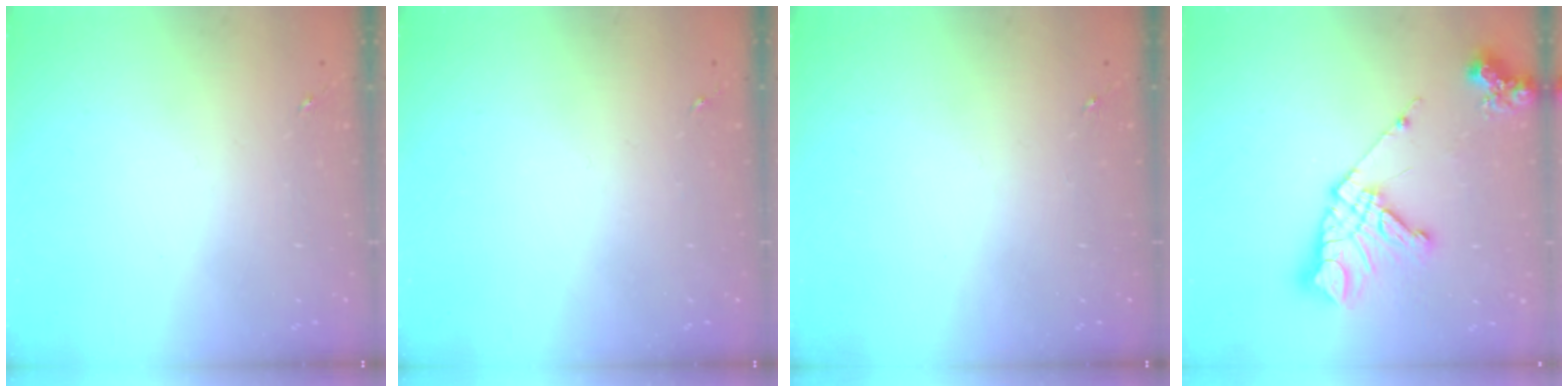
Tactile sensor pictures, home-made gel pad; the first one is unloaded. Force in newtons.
{"total": 0.0}
{"total": 0.0}
{"total": 16.4, "press": 16.3, "slide": 1.9}